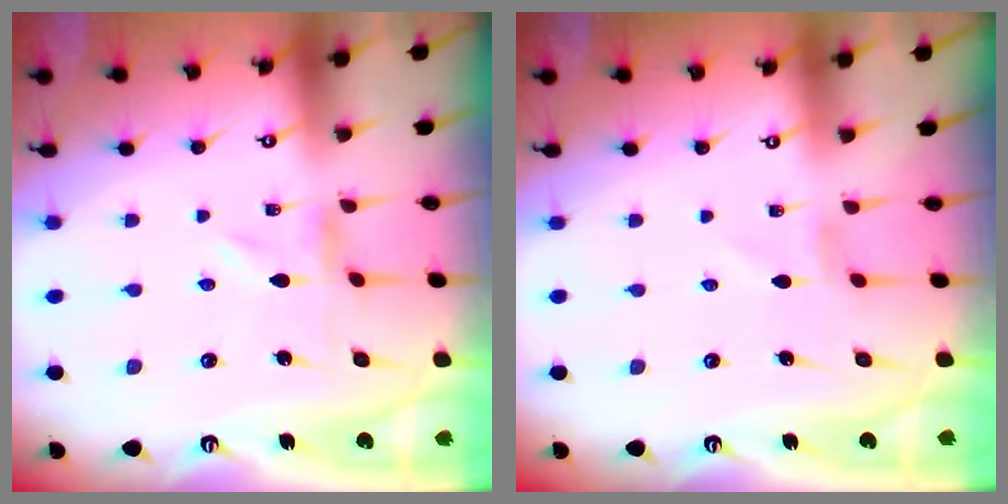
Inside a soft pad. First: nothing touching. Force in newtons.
{"total": 0.5, "press": 0.5, "slide": 0.1}